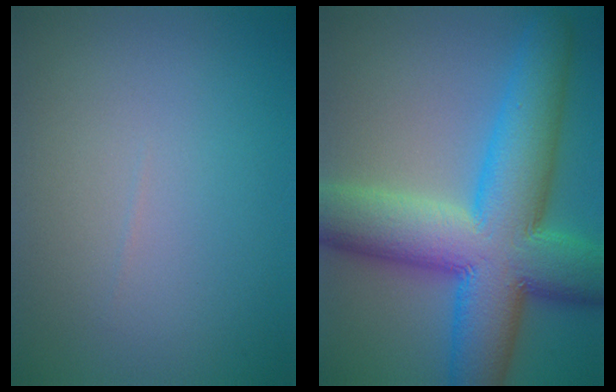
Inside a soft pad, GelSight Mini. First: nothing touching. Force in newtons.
{"total": 14.0, "press": 14.0, "slide": 0.1}